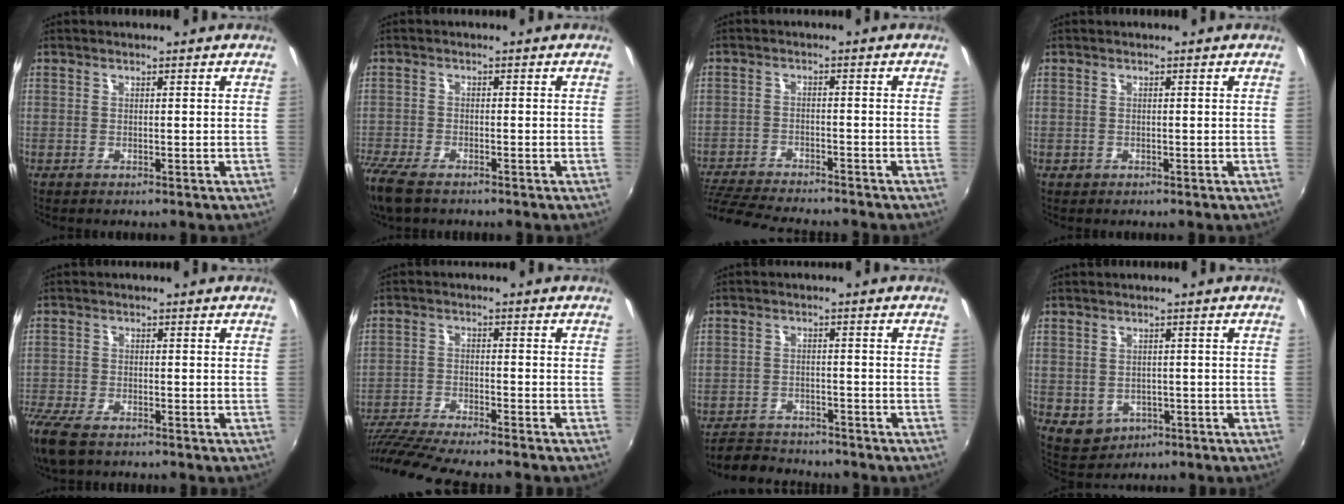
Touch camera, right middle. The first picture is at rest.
{"total": 8.1, "force": [-6.1, 2.9, 4.5], "torque": [-0.122, -0.035, -0.121]}
{"total": 12.2, "force": [-10.9, 1.9, 5.0], "torque": [-0.124, -0.024, -0.185]}
{"total": 0.7, "force": [-0.3, 0.6, 0.1], "torque": [-0.002, -0.003, -0.005]}
{"total": 8.9, "force": [-6.6, 3.3, 5.1], "torque": [-0.135, -0.038, -0.130]}
{"total": 12.8, "force": [-11.4, 0.4, 5.9], "torque": [-0.135, -0.027, -0.201]}
{"total": 6.6, "force": [-6.1, 2.2, 1.2], "torque": [-0.048, 0.002, -0.099]}
{"total": 4.7, "force": [-0.9, 4.1, 2.1], "torque": [-0.048, -0.004, 0.001]}